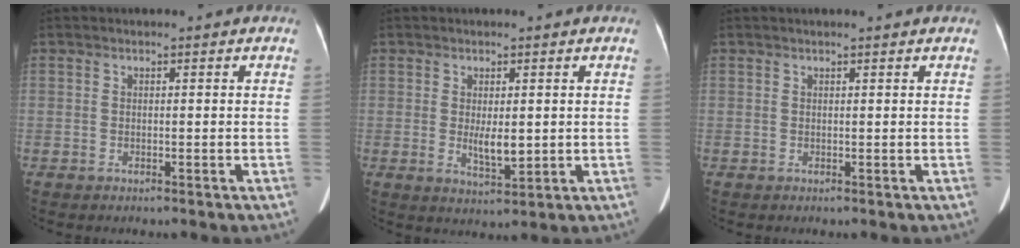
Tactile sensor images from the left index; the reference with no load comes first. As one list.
[{"total": 3.7, "force": [0.2, 1.2, 3.5], "torque": [-0.063, -0.009, 0.009]}, {"total": 2.1, "force": [1.9, 0.0, 0.9], "torque": [-0.012, 0.020, 0.022]}]